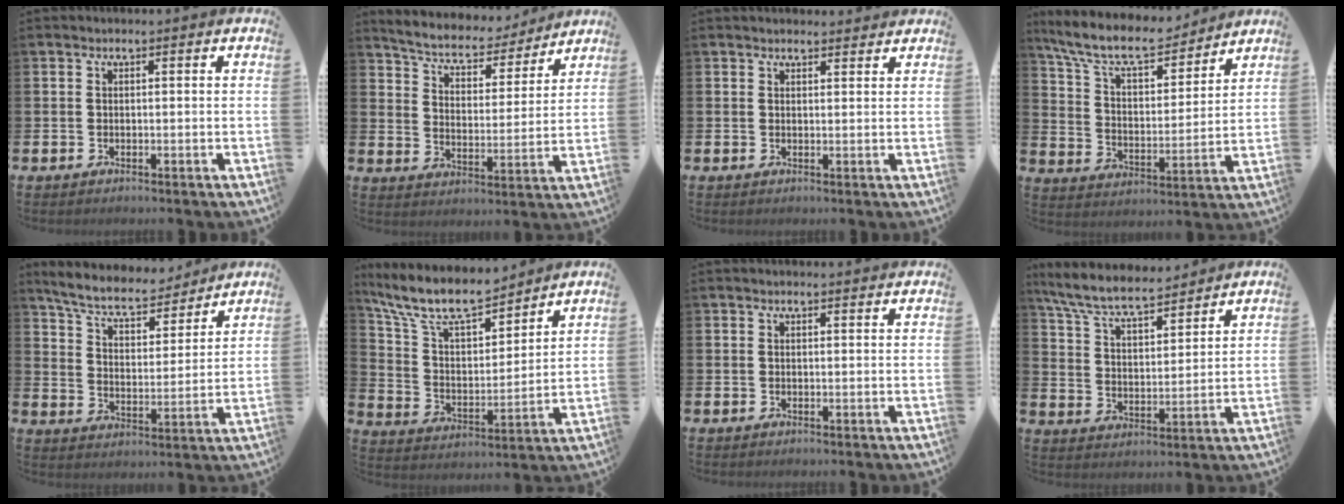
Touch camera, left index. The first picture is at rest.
{"total": 6.1, "force": [5.7, 1.9, 1.1], "torque": [-0.043, -0.049, 0.092]}
{"total": 1.8, "force": [1.7, 0.5, 0.0], "torque": [0.012, -0.008, 0.029]}
{"total": 10.1, "force": [9.1, 2.6, 3.5], "torque": [-0.099, -0.057, 0.159]}
{"total": 7.5, "force": [6.9, 1.8, 2.3], "torque": [-0.067, -0.052, 0.117]}
{"total": 10.8, "force": [9.5, 2.8, 4.2], "torque": [-0.121, -0.054, 0.170]}
{"total": 0.9, "force": [0.9, 0.0, 0.2], "torque": [0.007, -0.003, 0.015]}
{"total": 7.9, "force": [7.3, 1.4, 2.6], "torque": [-0.078, -0.043, 0.128]}